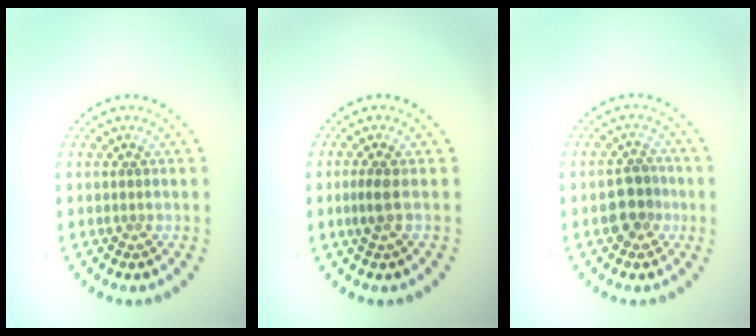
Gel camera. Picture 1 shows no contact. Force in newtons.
{"total": 1.4, "press": 1.1, "slide": 0.7}
{"total": 2.7, "press": 2.6, "slide": 0.9}